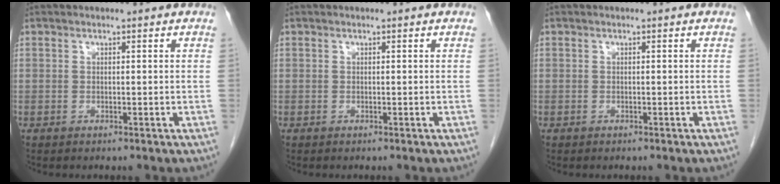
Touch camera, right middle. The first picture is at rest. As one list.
[{"total": 0.0}, {"total": 0.0}]